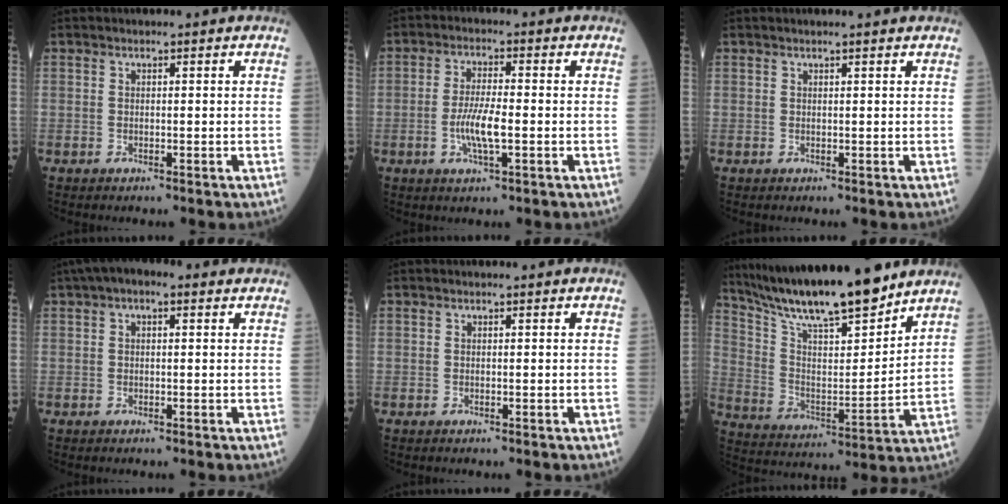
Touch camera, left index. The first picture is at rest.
{"total": 5.8, "force": [-1.4, 0.9, 5.5], "torque": [-0.117, -0.005, -0.027]}
{"total": 1.2, "force": [1.1, -0.2, 0.5], "torque": [-0.014, 0.004, 0.018]}
{"total": 4.7, "force": [2.3, 1.9, 3.6], "torque": [-0.068, 0.030, 0.032]}
{"total": 0.0}
{"total": 19.0, "force": [16.4, 1.8, 9.5], "torque": [-0.170, 0.002, 0.287]}